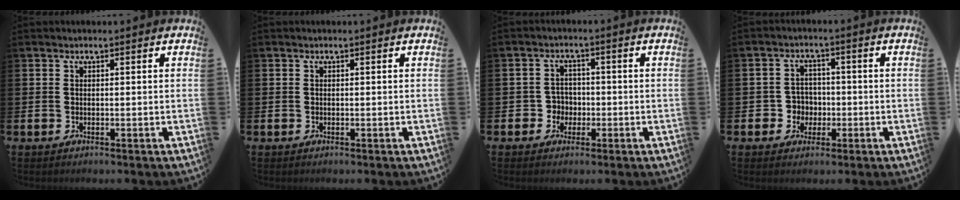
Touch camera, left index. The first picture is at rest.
{"total": 0.0}
{"total": 3.1, "force": [-1.1, 2.9, 0.5], "torque": [-0.016, 0.004, -0.029]}
{"total": 3.8, "force": [-0.8, 3.7, 0.6], "torque": [-0.020, 0.003, -0.022]}